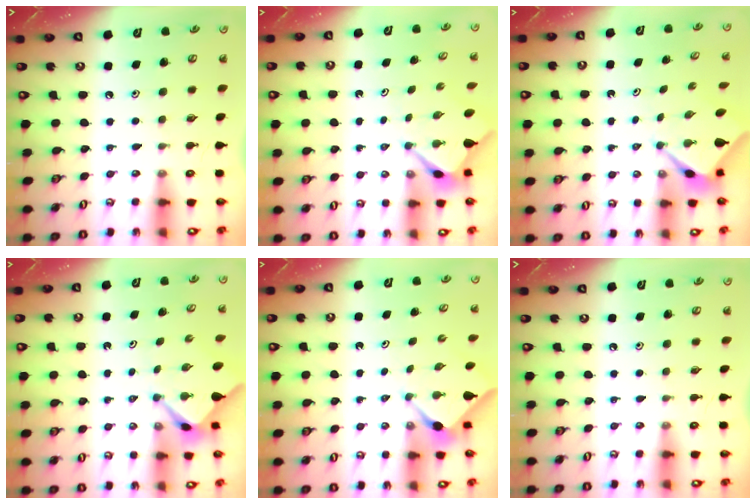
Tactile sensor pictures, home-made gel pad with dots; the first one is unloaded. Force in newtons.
{"total": 2.9, "press": 2.9, "slide": 0.2}
{"total": 2.5, "press": 2.5, "slide": 0.2}
{"total": 3.0, "press": 3.0, "slide": 0.3}
{"total": 3.1, "press": 3.1, "slide": 0.2}
{"total": 0.0}